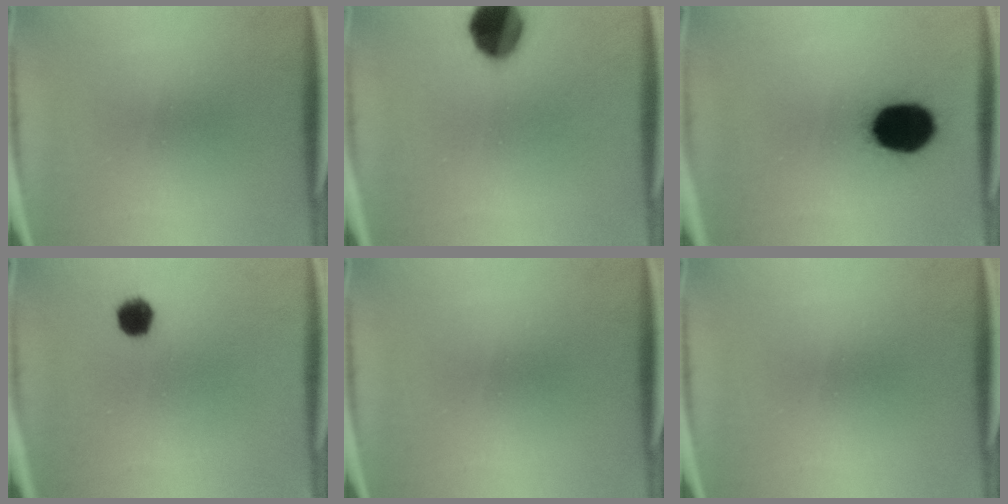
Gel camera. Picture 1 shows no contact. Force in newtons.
{"total": 12.5}
{"total": 16.7}
{"total": 4.2}
{"total": 0.0}
{"total": 0.0}